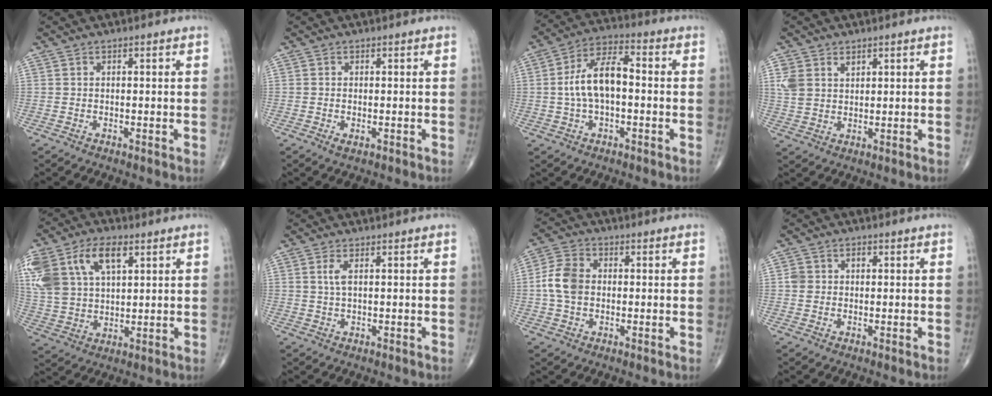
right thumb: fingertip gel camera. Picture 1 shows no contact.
{"total": 1.3, "force": [-0.4, 0.5, 1.1], "torque": [-0.020, -0.004, -0.006]}
{"total": 10.6, "force": [-0.3, 5.3, 9.2], "torque": [-0.174, 0.033, -0.012]}
{"total": 5.2, "force": [2.3, 3.6, 2.9], "torque": [-0.048, -0.005, 0.053]}
{"total": 19.3, "force": [8.1, 11.5, 13.2], "torque": [-0.293, 0.012, 0.156]}
{"total": 2.2, "force": [0.7, 0.7, 2.0], "torque": [-0.046, 0.002, 0.018]}
{"total": 7.4, "force": [-0.1, 5.4, 5.0], "torque": [-0.100, 0.016, -0.009]}
{"total": 2.8, "force": [0.3, 2.4, 1.2], "torque": [-0.012, 0.010, 0.007]}